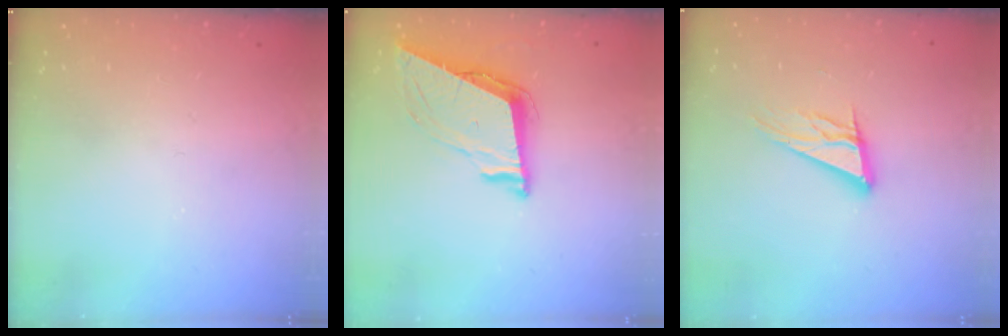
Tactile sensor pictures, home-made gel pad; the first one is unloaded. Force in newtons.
{"total": 9.3, "press": 8.8, "slide": 3.2}
{"total": 11.5, "press": 11.4, "slide": 1.9}